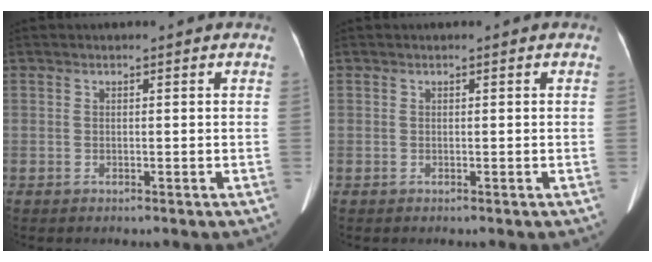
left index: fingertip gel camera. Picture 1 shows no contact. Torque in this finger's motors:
{"motor_torque": [0.00, 0.01, 0.00, 0.00]}